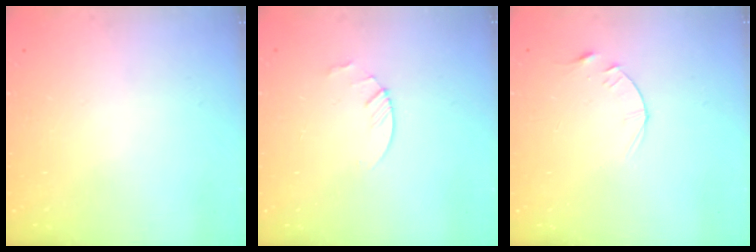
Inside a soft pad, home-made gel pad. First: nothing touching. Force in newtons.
{"total": 3.0, "press": 2.9, "slide": 0.3}
{"total": 3.1, "press": 3.1, "slide": 0.5}